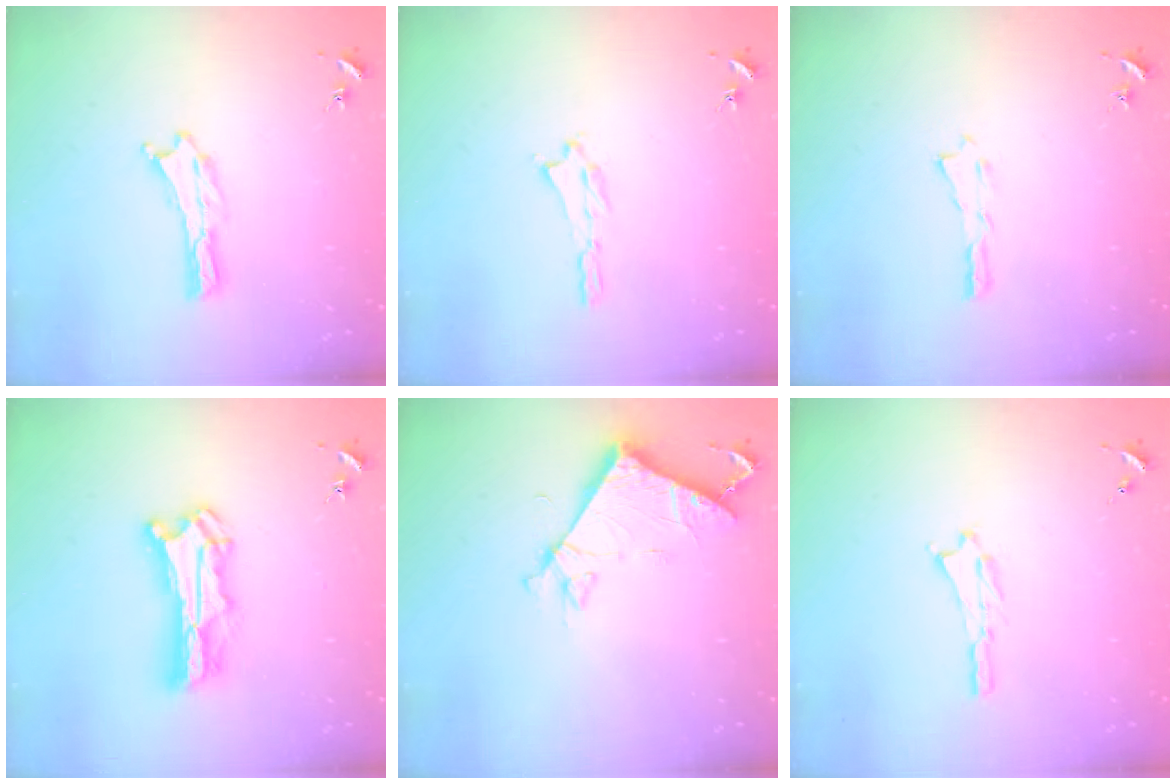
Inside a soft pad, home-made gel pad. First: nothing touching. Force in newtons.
{"total": 1.2, "press": 1.2, "slide": 0.3}
{"total": 0.0}
{"total": 8.5, "press": 8.5, "slide": 0.6}
{"total": 7.5, "press": 7.5, "slide": 0.5}
{"total": 0.7, "press": 0.7, "slide": 0.1}